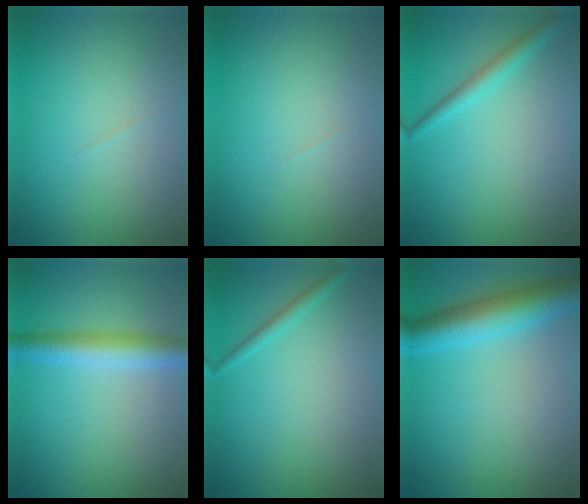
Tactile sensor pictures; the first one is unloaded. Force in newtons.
{"total": 0.0}
{"total": 1.9, "press": 1.9, "slide": 0.1}
{"total": 4.4, "press": 4.4, "slide": 0.1}
{"total": 1.2, "press": 1.2, "slide": 0.0}
{"total": 6.5, "press": 6.5, "slide": 0.1}